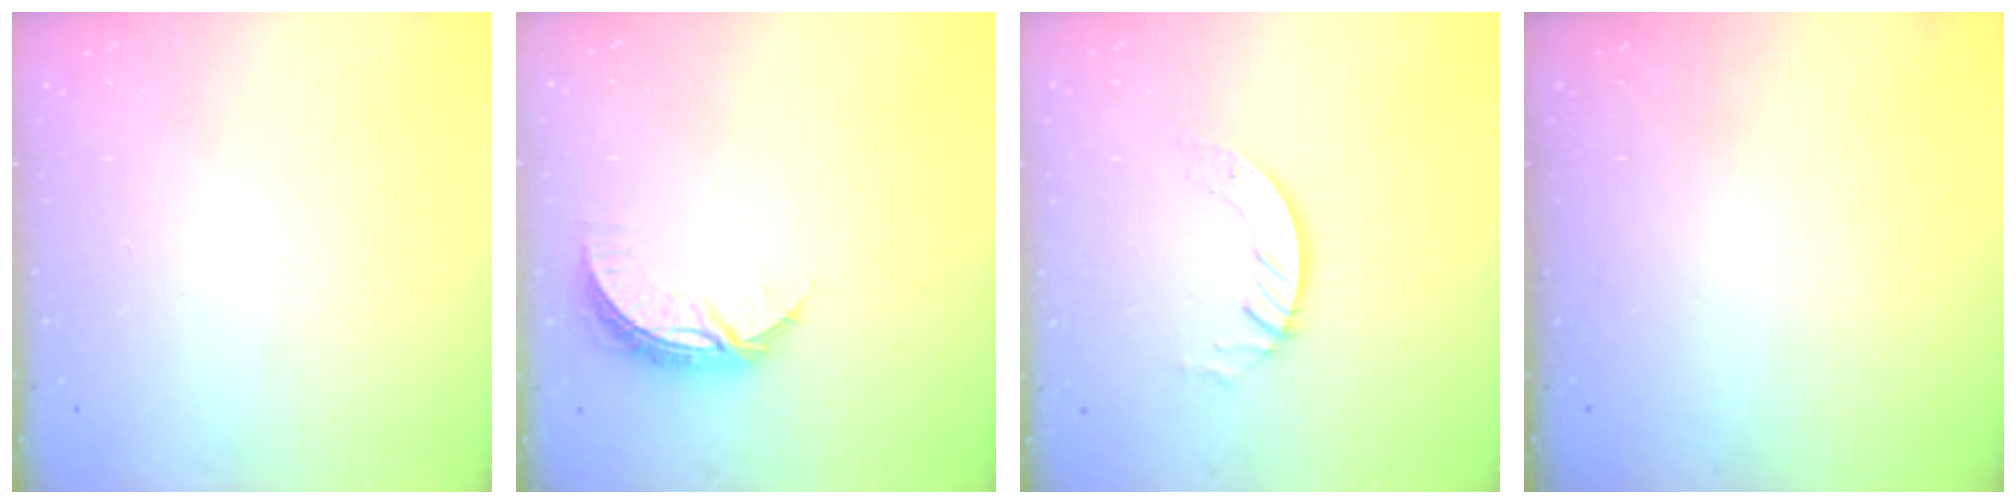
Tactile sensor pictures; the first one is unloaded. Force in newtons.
{"total": 6.8, "press": 6.8, "slide": 0.3}
{"total": 2.8, "press": 2.8, "slide": 0.2}
{"total": 0.0}